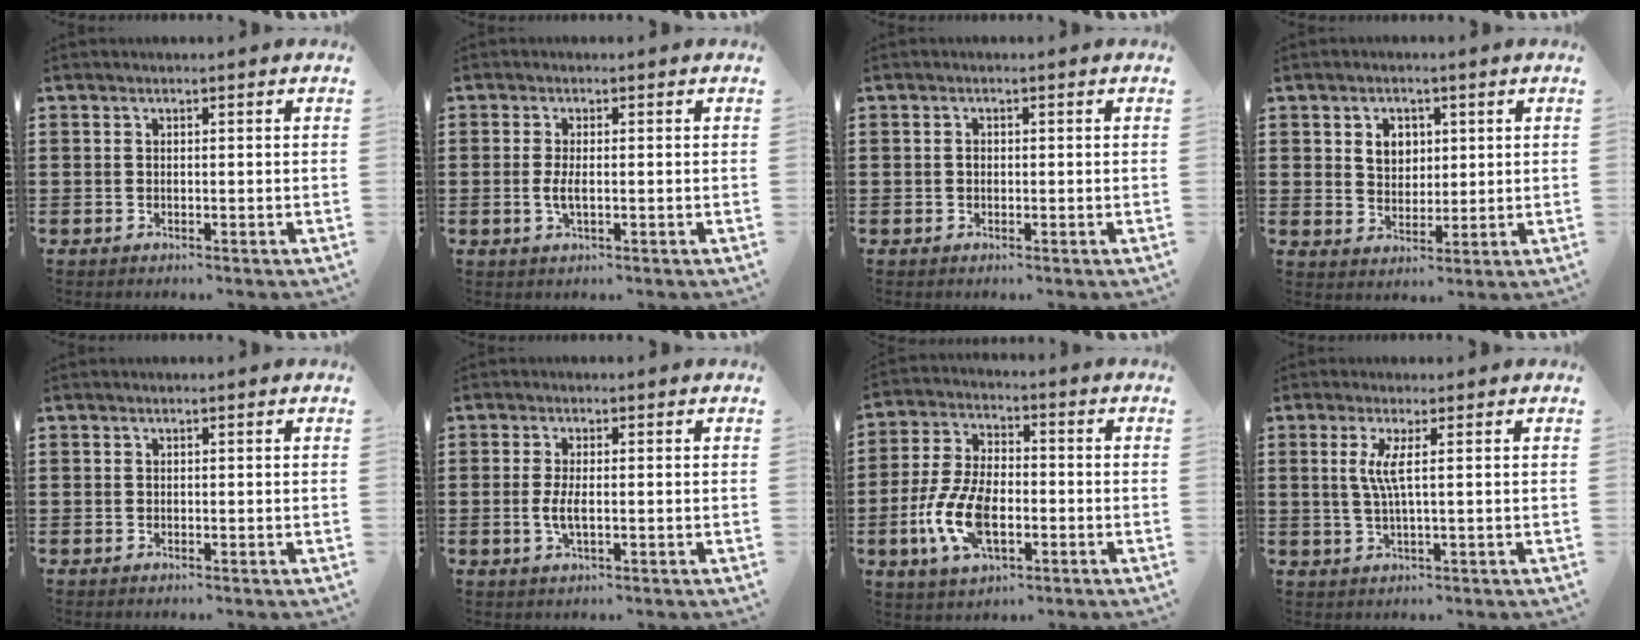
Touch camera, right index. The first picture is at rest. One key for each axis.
{"total": 2.5, "fx": -0.4, "fy": 0.5, "fz": 2.4, "tx": -0.058, "ty": -0.008, "tz": -0.011}
{"total": 0.8, "fx": -0.1, "fy": 0.6, "fz": 0.5, "tx": -0.012, "ty": 0.002, "tz": -0.002}
{"total": 4.1, "fx": 1.3, "fy": 3.3, "fz": 2.0, "tx": -0.051, "ty": 0.013, "tz": 0.022}
{"total": 0.0}
{"total": 3.2, "fx": -0.5, "fy": 0.8, "fz": 3.1, "tx": -0.069, "ty": -0.006, "tz": -0.013}
{"total": 10.3, "fx": -3.0, "fy": 5.2, "fz": 8.3, "tx": -0.201, "ty": -0.008, "tz": -0.059}
{"total": 3.9, "fx": 0.7, "fy": -0.2, "fz": 3.9, "tx": -0.084, "ty": -0.008, "tz": 0.006}